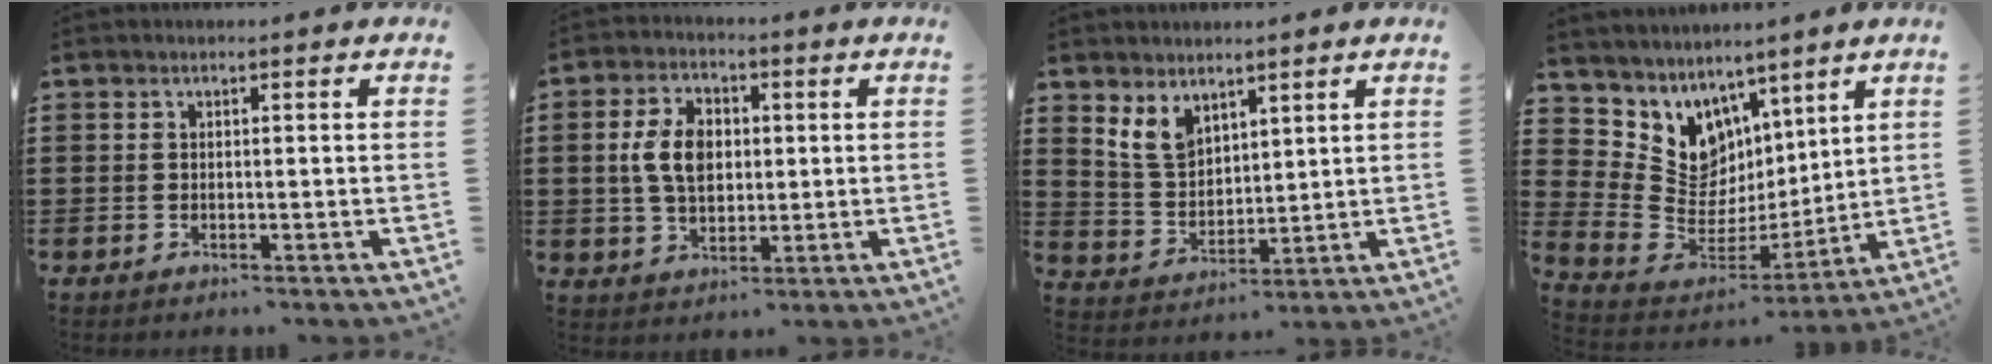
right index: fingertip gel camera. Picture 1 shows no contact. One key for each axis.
{"total": 7.5, "fx": 0.8, "fy": 5.0, "fz": 5.5, "tx": -0.130, "ty": 0.014, "tz": 0.009}
{"total": 5.8, "fx": 3.9, "fy": 3.6, "fz": 2.4, "tx": -0.067, "ty": 0.003, "tz": 0.075}
{"total": 9.2, "fx": 5.3, "fy": 7.3, "fz": 2.1, "tx": -0.102, "ty": -0.057, "tz": 0.107}